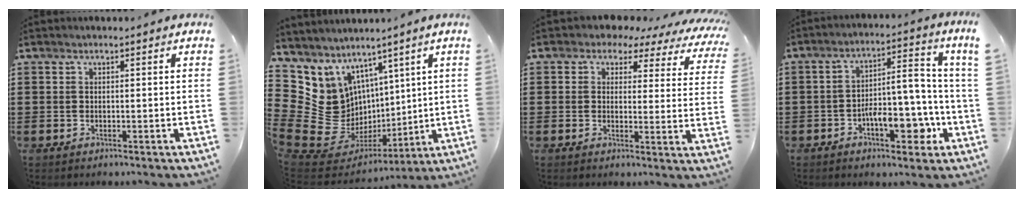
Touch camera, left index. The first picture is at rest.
{"total": 12.1, "force": [0.7, 11.5, 3.7], "torque": [-0.131, -0.044, 0.027]}
{"total": 3.1, "force": [2.3, 1.9, 0.7], "torque": [-0.026, -0.015, 0.033]}
{"total": 9.2, "force": [-3.3, 3.1, 8.0], "torque": [-0.118, 0.008, -0.058]}